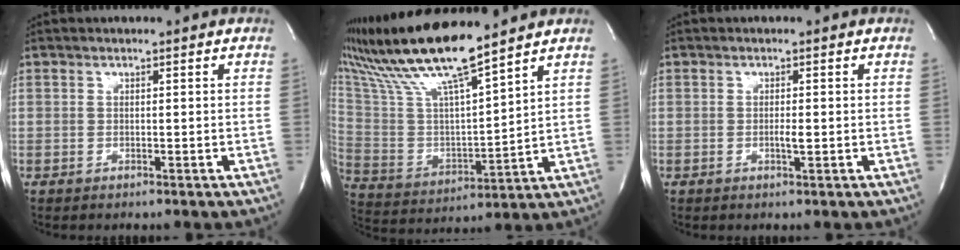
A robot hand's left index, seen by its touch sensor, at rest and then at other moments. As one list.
[{"total": 16.4, "force": [13.7, -0.1, 8.9], "torque": [-0.181, 0.002, 0.263]}, {"total": 1.1, "force": [-0.2, 0.0, 1.1], "torque": [-0.024, -0.003, -0.004]}]